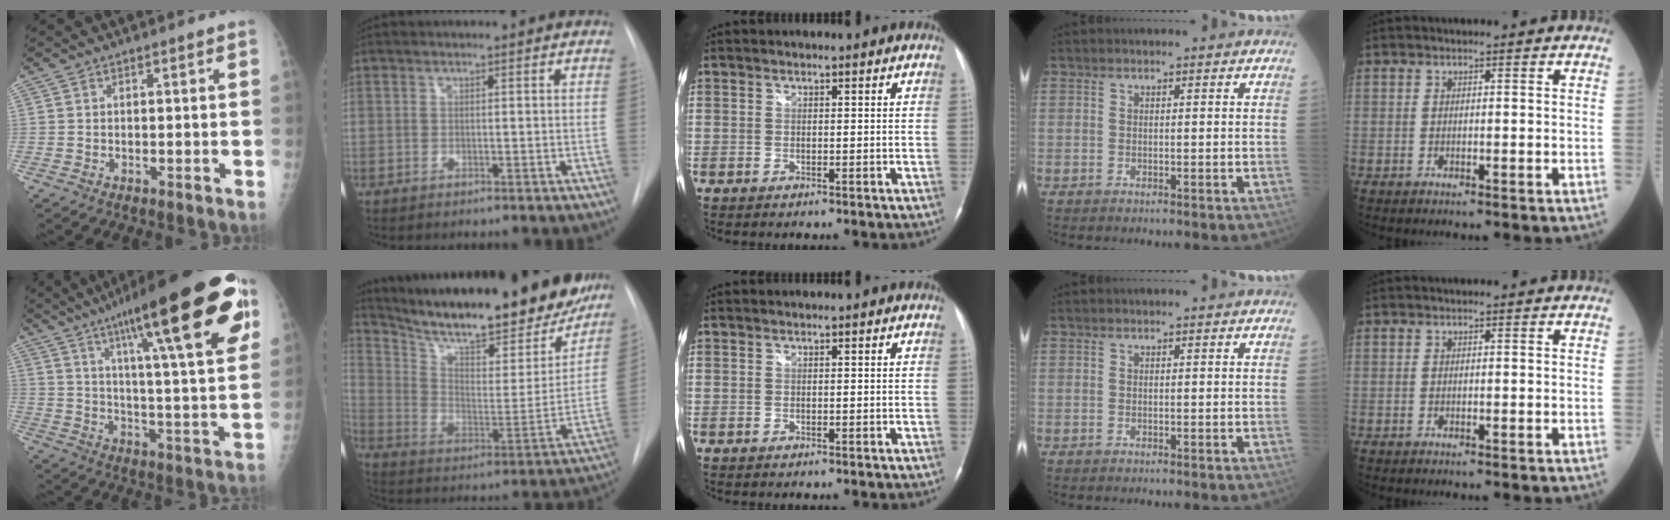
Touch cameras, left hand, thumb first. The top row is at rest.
{"thumb": {"total": 28.9, "force": [14.8, 5.7, 24.2], "torque": [-0.349, -0.021, 0.222]}, "index": {"total": 28.6, "force": [24.3, 6.6, 13.6], "torque": [-0.221, -0.044, 0.337]}}